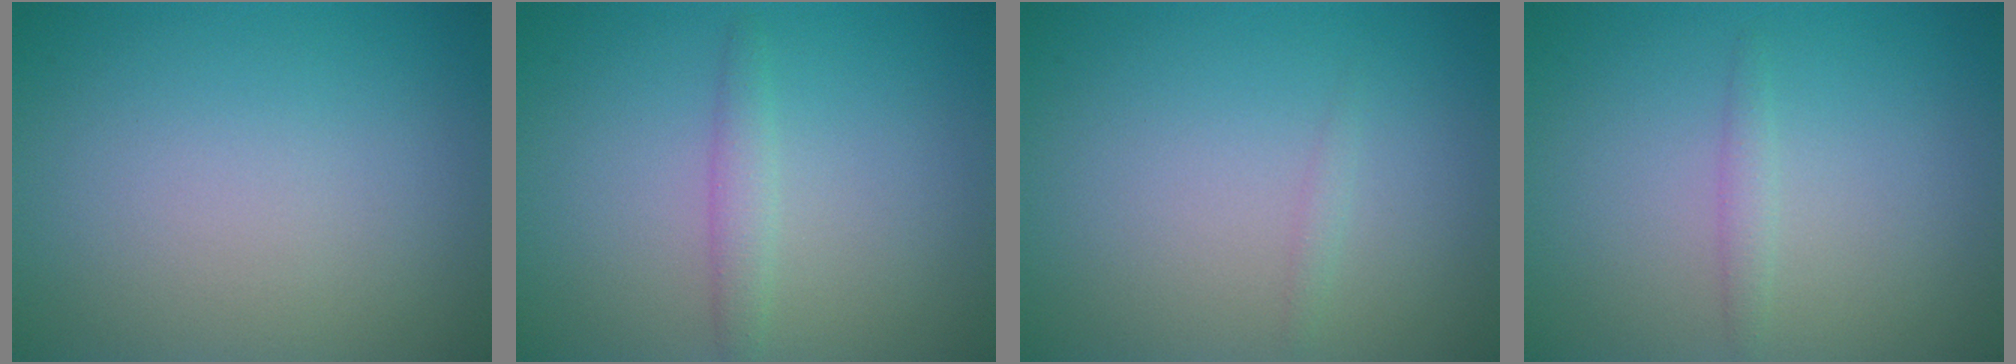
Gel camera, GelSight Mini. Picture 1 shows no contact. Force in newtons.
{"total": 1.5, "press": 1.5, "slide": 0.1}
{"total": 0.6, "press": 0.6, "slide": 0.0}
{"total": 1.0, "press": 0.9, "slide": 0.2}